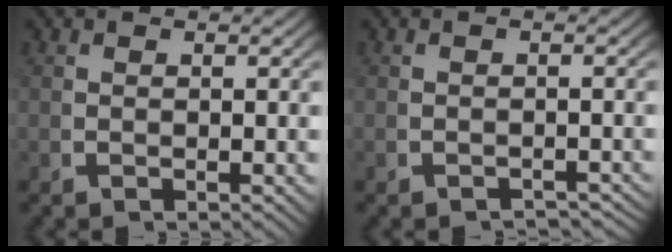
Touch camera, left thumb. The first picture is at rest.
{"total": 2.2, "force": [-2.2, 0.2, 0.3], "torque": [-0.002, -0.004, -0.031]}